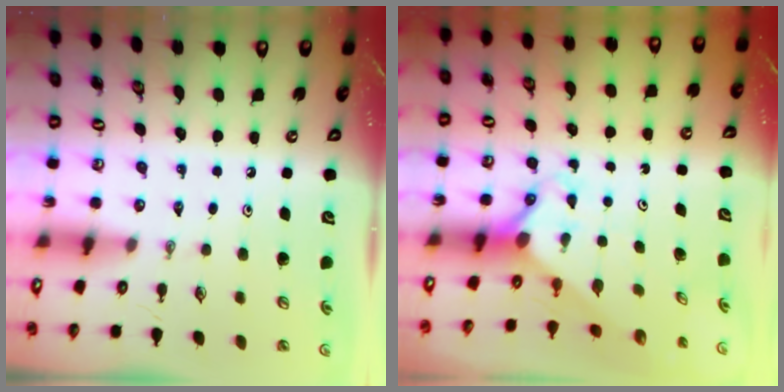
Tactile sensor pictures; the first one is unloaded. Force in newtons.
{"total": 2.2, "press": 2.2, "slide": 0.2}